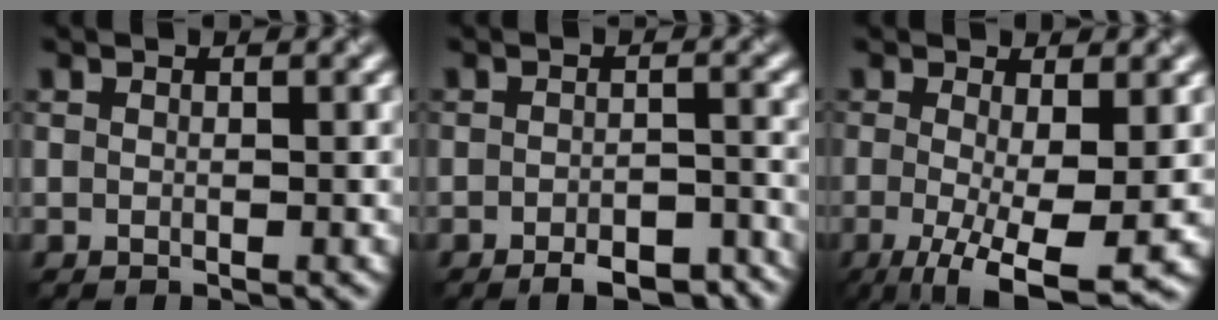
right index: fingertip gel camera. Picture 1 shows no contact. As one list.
[{"total": 4.6, "force": [-3.9, 0.9, 2.3], "torque": [-0.034, 0.003, -0.042]}, {"total": 7.6, "force": [-2.1, 2.0, 7.0], "torque": [-0.114, -0.007, -0.021]}]